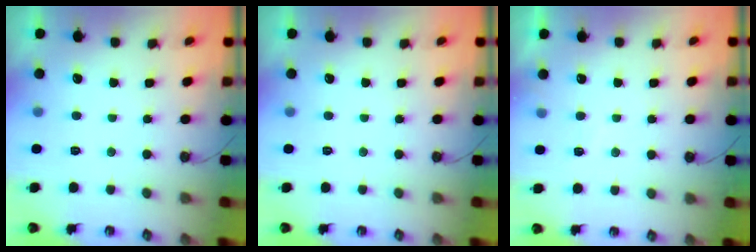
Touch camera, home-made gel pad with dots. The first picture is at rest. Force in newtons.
{"total": 0.0}
{"total": 5.2, "press": 5.1, "slide": 0.7}